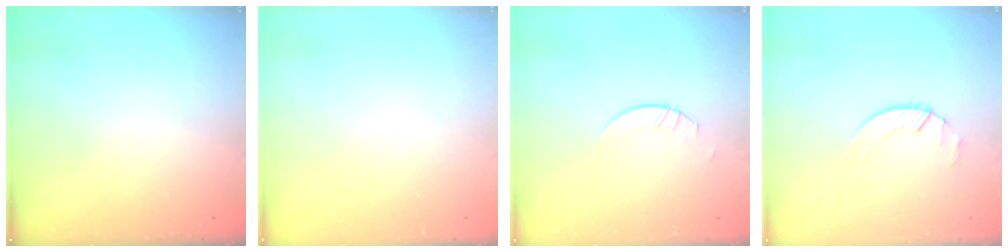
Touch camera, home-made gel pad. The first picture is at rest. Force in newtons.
{"total": 0.0}
{"total": 1.1, "press": 1.1, "slide": 0.1}
{"total": 1.4, "press": 1.4, "slide": 0.2}